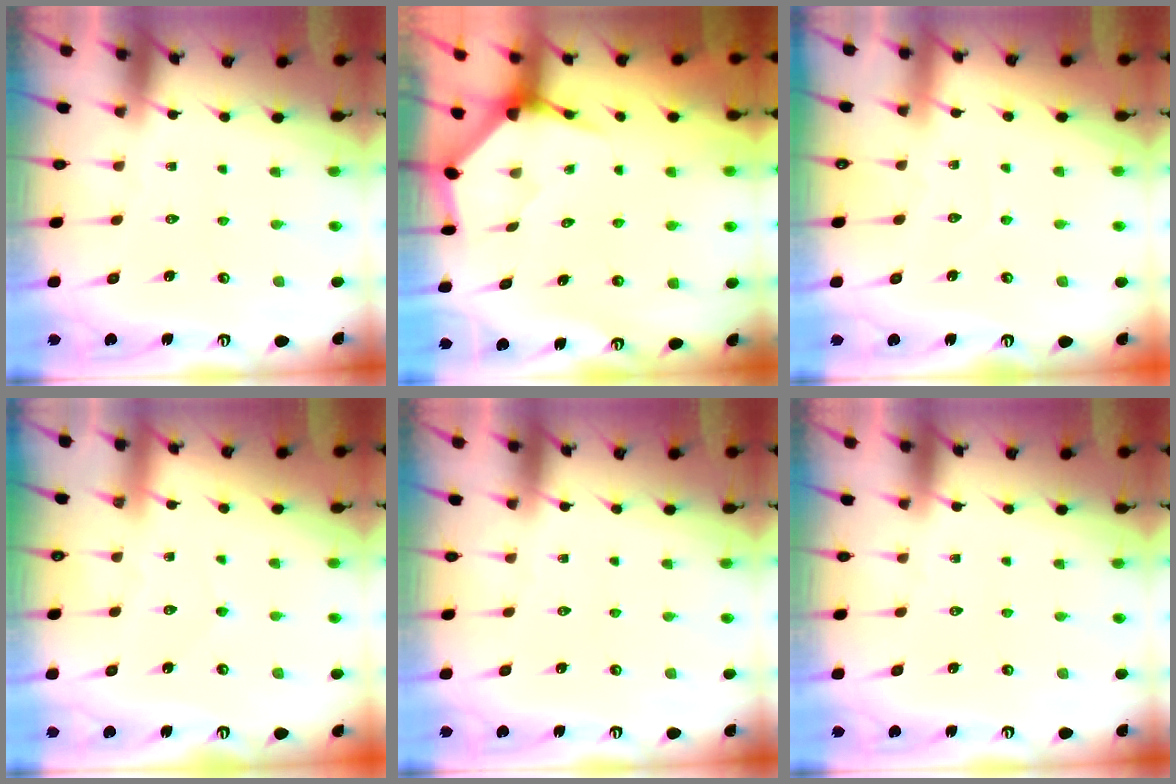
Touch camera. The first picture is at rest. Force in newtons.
{"total": 4.0, "press": 3.9, "slide": 0.4}
{"total": 2.9, "press": 2.9, "slide": 0.2}
{"total": 2.9, "press": 2.9, "slide": 0.3}
{"total": 0.0}
{"total": 0.0}